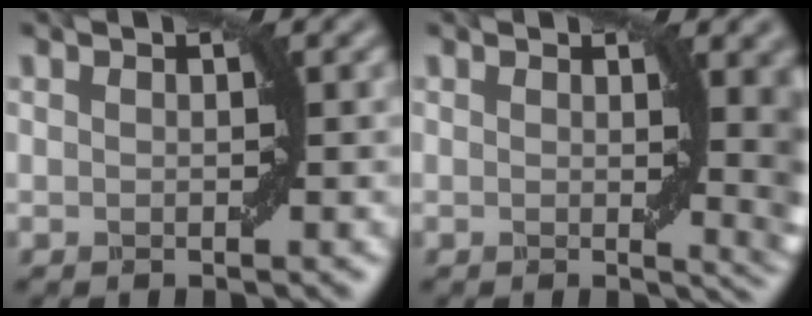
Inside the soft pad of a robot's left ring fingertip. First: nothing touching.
{"total": 6.4, "force": [0.9, 2.1, 6.0], "torque": [-0.043, -0.002, 0.016]}